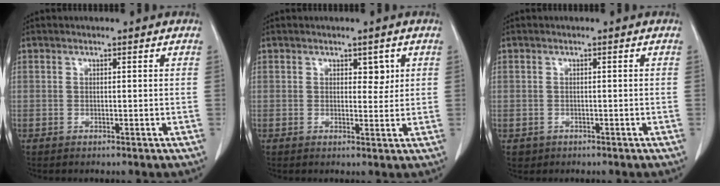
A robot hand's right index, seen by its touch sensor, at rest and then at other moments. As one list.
[{"total": 2.2, "force": [1.0, 1.4, 1.4], "torque": [-0.011, -0.003, 0.013]}, {"total": 1.3, "force": [-0.5, 1.2, 0.0], "torque": [-0.006, 0.003, -0.002]}]